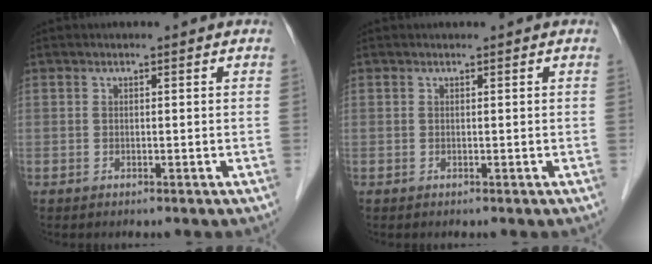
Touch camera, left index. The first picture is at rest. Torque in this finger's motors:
{"motor_torque": [-0.07, 0.01, 0.00, -0.01]}